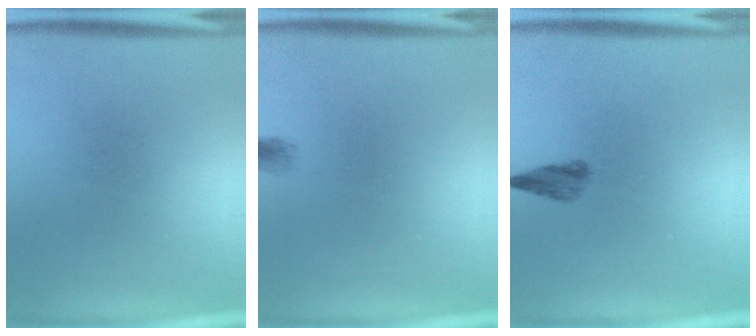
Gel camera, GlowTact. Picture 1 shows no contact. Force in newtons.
{"total": 1.4}
{"total": 2.2}